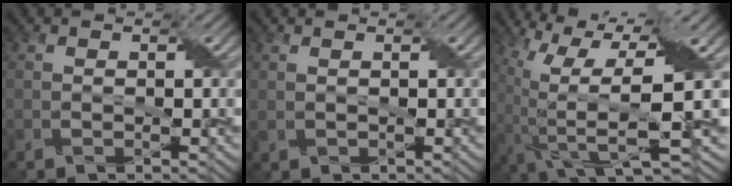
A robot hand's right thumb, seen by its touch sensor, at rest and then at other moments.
{"total": 0.7, "force": [0.5, 0.2, 0.5], "torque": [-0.016, 0.002, 0.012]}
{"total": 14.0, "force": [1.0, 3.3, 13.6], "torque": [-0.269, -0.012, 0.039]}